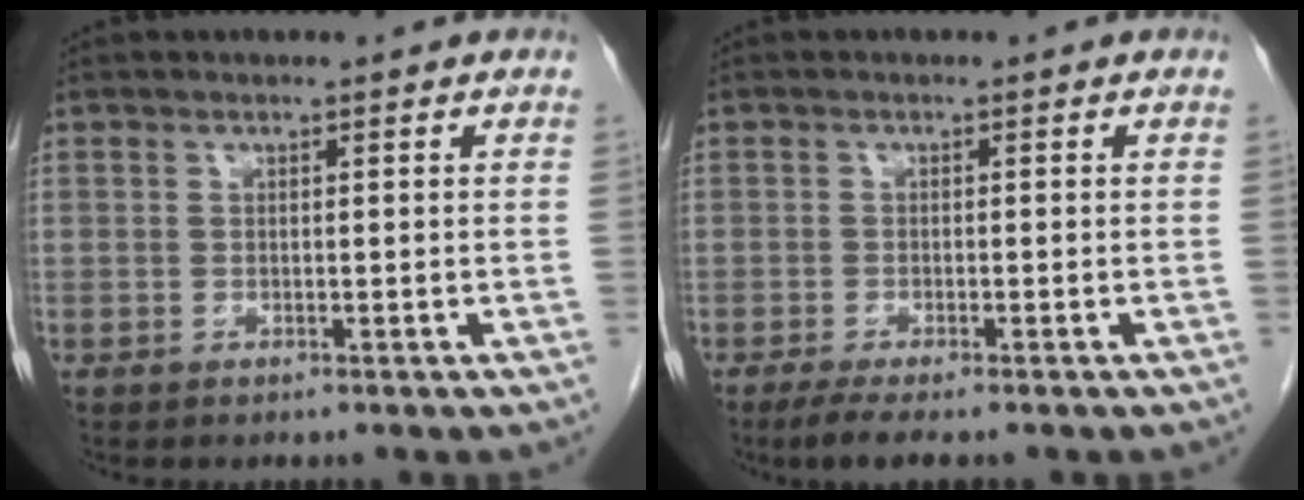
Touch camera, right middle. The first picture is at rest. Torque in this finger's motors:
{"motor_torque": [0.35, -0.23, 0.05, 0.03]}